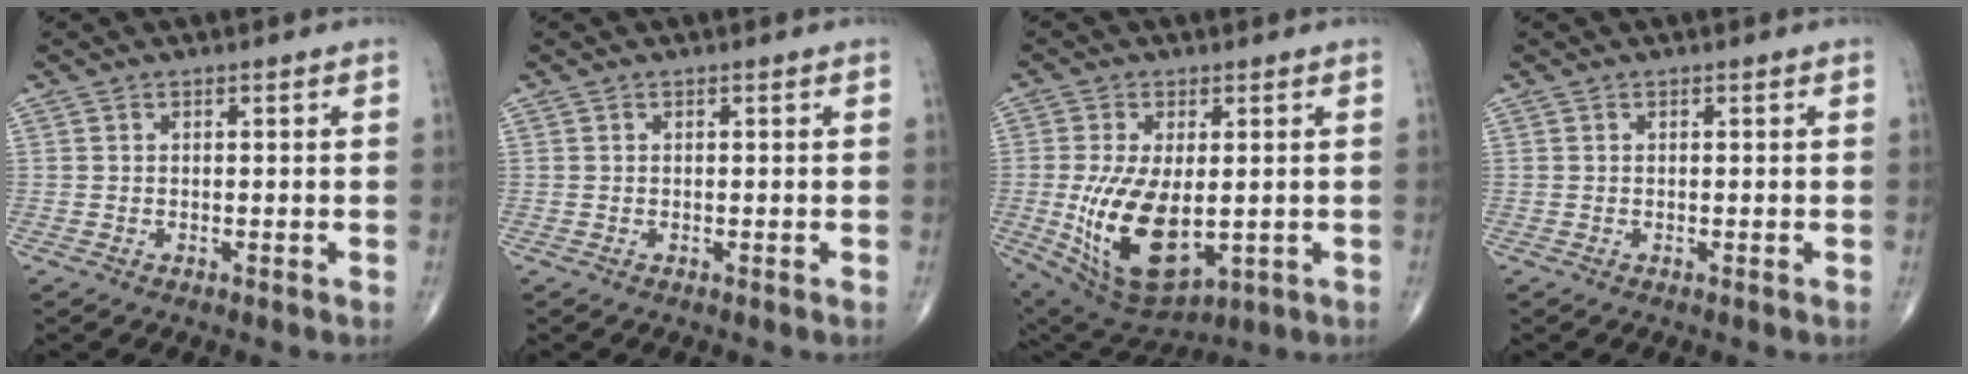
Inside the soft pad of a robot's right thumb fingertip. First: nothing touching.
{"total": 0.0}
{"total": 16.0, "force": [-1.8, 8.2, 13.6], "torque": [-0.256, -0.020, -0.004]}
{"total": 0.0}